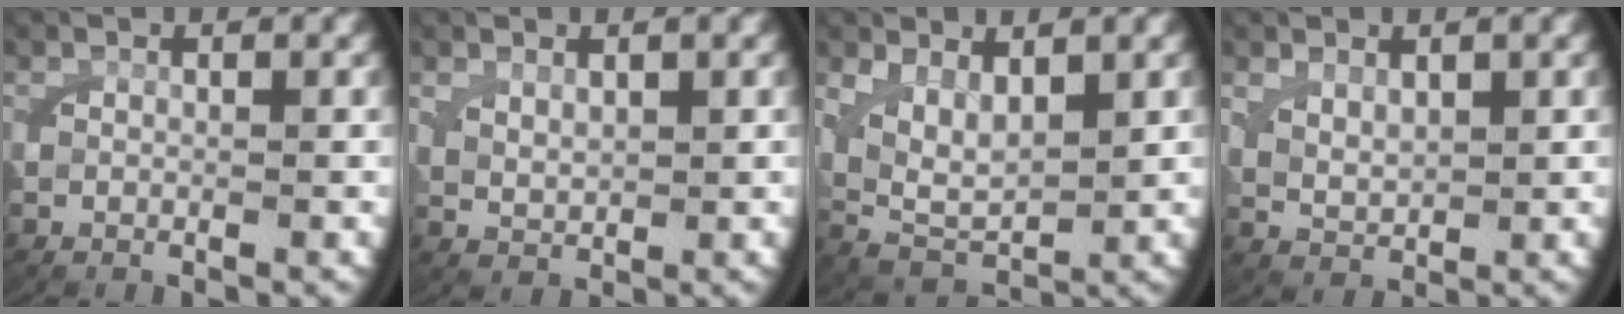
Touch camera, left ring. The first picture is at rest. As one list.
[{"total": 1.3, "force": [0.9, 0.5, 0.9], "torque": [-0.020, -0.007, 0.029]}, {"total": 5.5, "force": [1.2, 4.0, 3.6], "torque": [-0.091, -0.027, 0.030]}, {"total": 2.0, "force": [1.0, 1.2, 1.3], "torque": [-0.036, -0.011, 0.031]}]